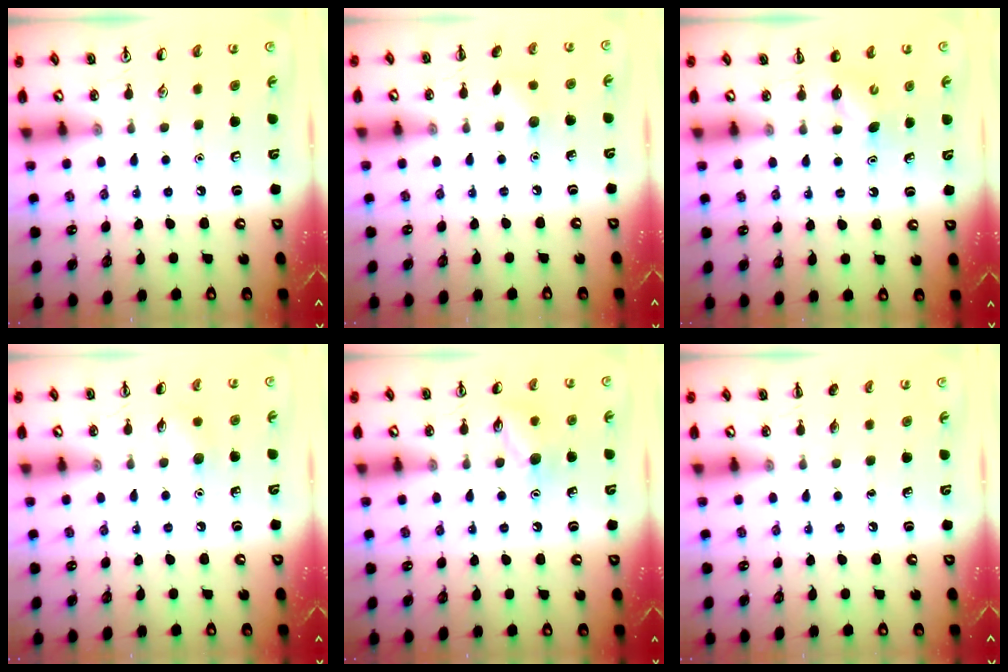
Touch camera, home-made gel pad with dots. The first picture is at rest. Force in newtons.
{"total": 5.7, "press": 5.6, "slide": 1.1}
{"total": 4.2, "press": 4.1, "slide": 1.0}
{"total": 5.8, "press": 5.6, "slide": 1.4}
{"total": 8.6, "press": 8.5, "slide": 0.9}
{"total": 0.0}